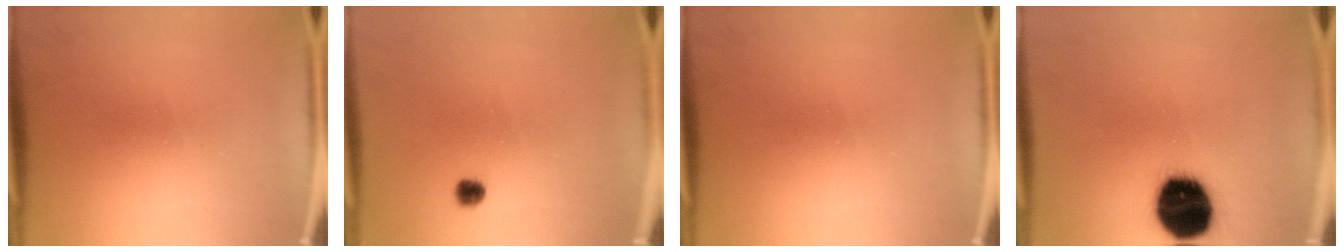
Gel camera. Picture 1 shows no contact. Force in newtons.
{"total": 2.4}
{"total": 0.0}
{"total": 19.8}